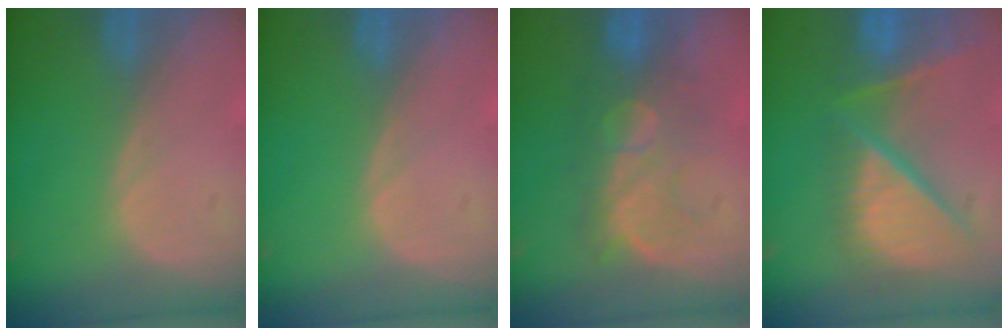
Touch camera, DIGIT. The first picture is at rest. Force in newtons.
{"total": 0.0}
{"total": 7.9, "press": 7.8, "slide": 1.4}
{"total": 12.1, "press": 9.9, "slide": 7.0}